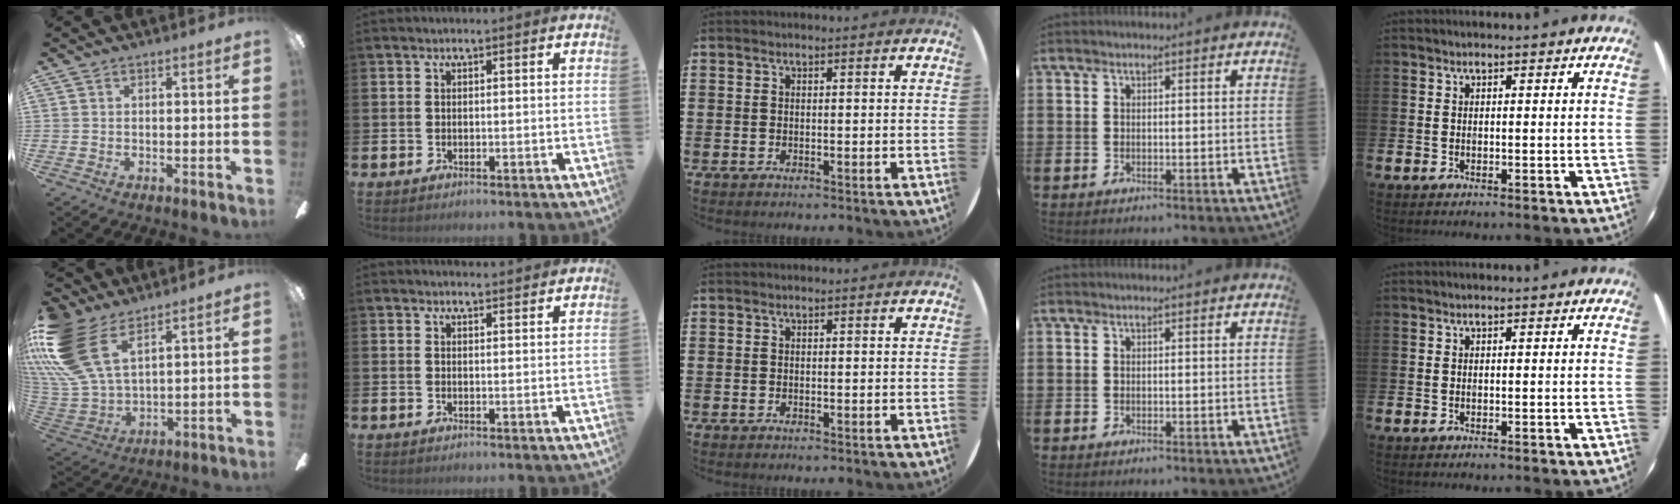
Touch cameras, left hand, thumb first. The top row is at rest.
{"thumb": {"total": 21.4, "force": [11.3, 11.7, 13.9], "torque": [-0.325, -0.048, 0.210]}, "index": {"total": 1.7, "force": [1.7, 0.1, -0.1], "torque": [0.013, -0.011, 0.029]}}